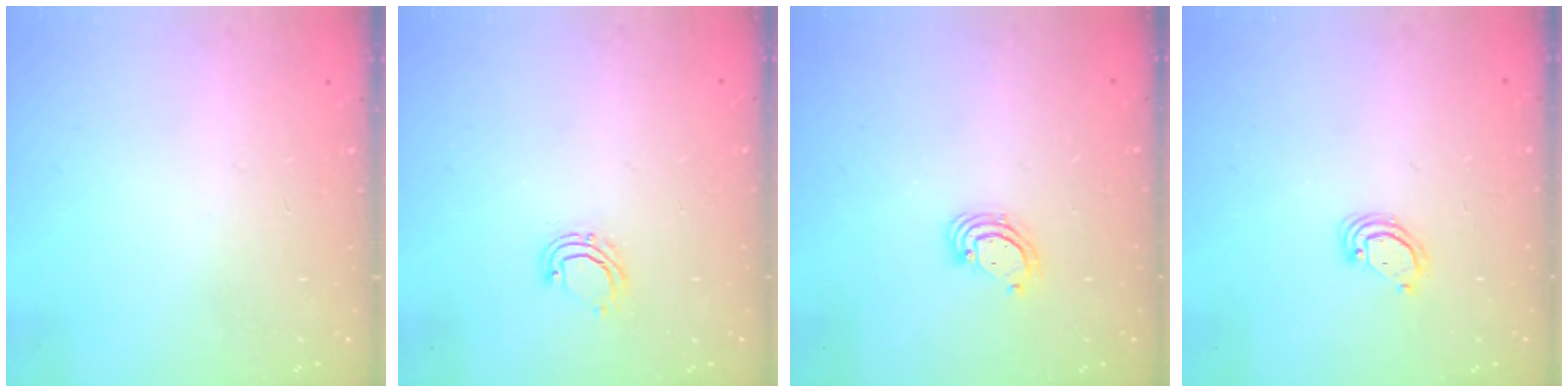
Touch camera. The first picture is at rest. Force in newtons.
{"total": 5.0, "press": 4.9, "slide": 1.0}
{"total": 3.5, "press": 3.5, "slide": 0.2}
{"total": 3.6, "press": 3.6, "slide": 0.3}